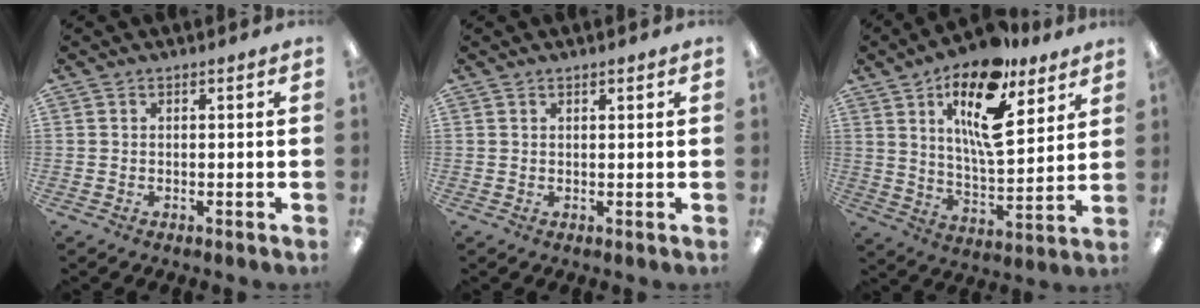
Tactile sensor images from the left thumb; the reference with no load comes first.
{"total": 1.1, "force": [0.8, 0.2, 0.6], "torque": [-0.012, 0.000, 0.015]}
{"total": 18.9, "force": [10.8, 7.8, 13.5], "torque": [-0.213, -0.051, 0.177]}